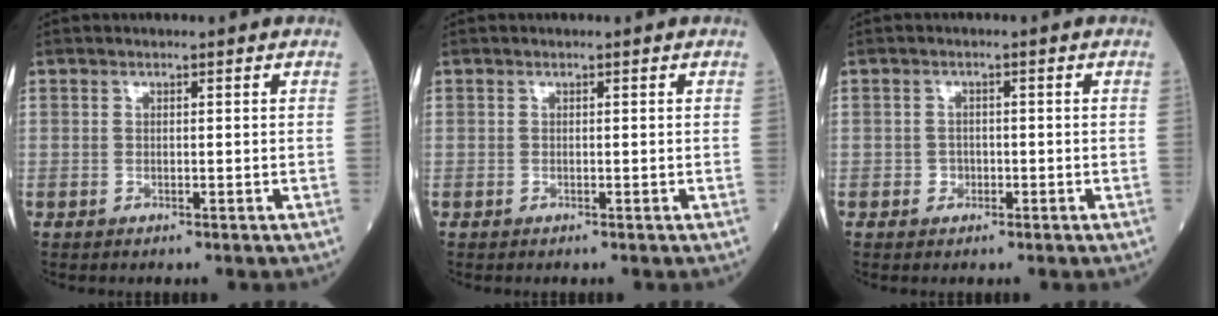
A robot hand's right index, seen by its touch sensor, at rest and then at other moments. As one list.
[{"total": 0.0}, {"total": 1.5, "force": [-0.6, 1.3, 0.4], "torque": [-0.001, 0.007, -0.009]}]